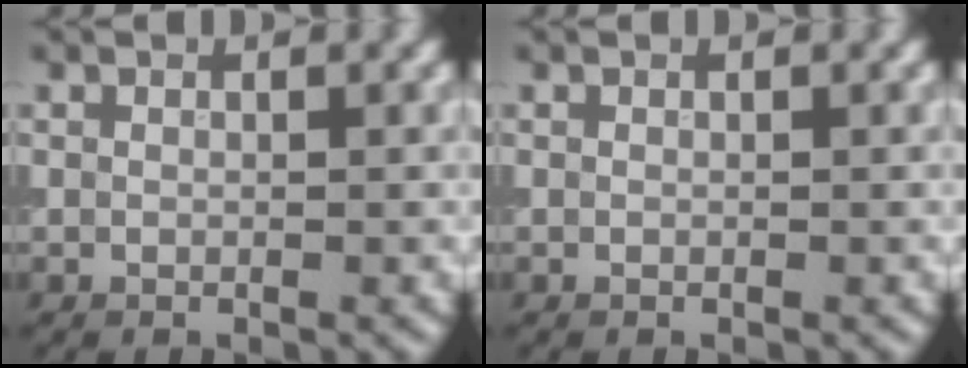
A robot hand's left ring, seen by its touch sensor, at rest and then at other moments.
{"total": 0.0}